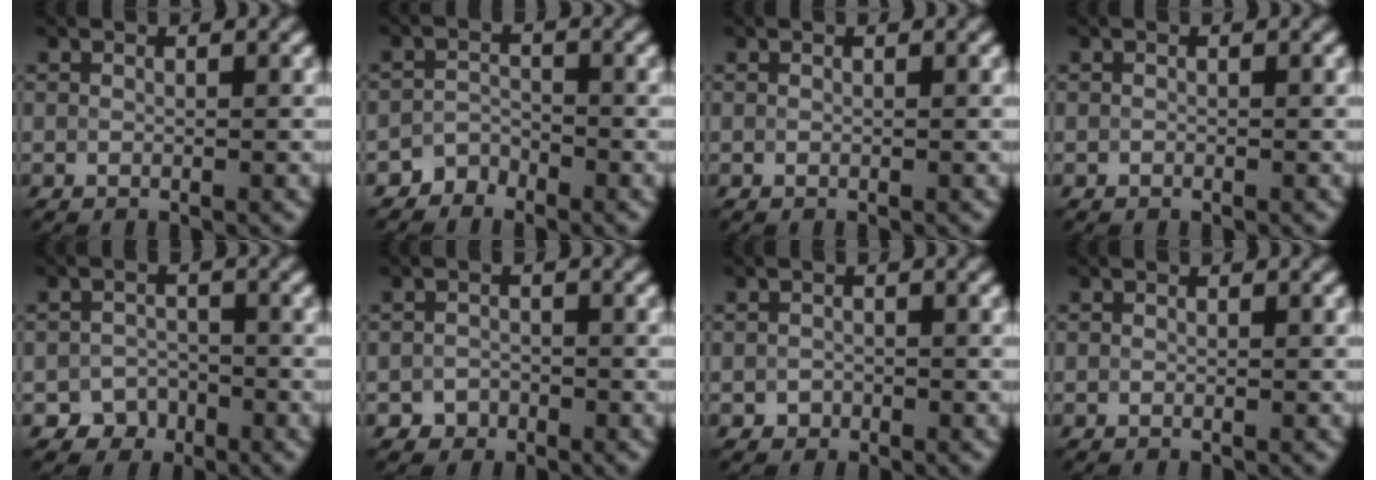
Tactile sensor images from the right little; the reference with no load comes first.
{"total": 1.7, "force": [-1.5, 0.8, 0.0], "torque": [0.006, 0.011, -0.029]}
{"total": 0.0}
{"total": 0.0}
{"total": 2.8, "force": [-1.9, 2.0, 0.3], "torque": [0.008, 0.001, -0.035]}
{"total": 1.4, "force": [-0.8, 1.1, 0.1], "torque": [0.009, 0.003, -0.017]}
{"total": 0.8, "force": [-0.4, 0.7, 0.1], "torque": [0.002, -0.004, -0.008]}
{"total": 0.0}